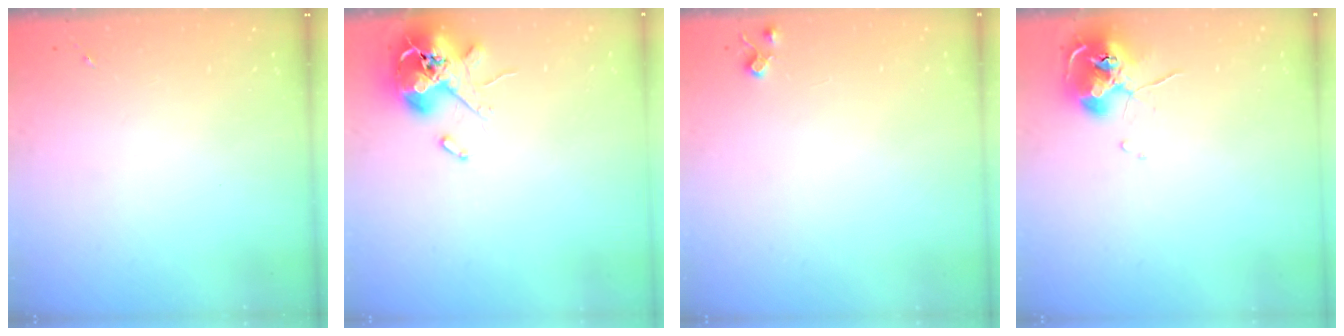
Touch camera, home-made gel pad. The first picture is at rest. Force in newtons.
{"total": 11.3, "press": 11.2, "slide": 1.9}
{"total": 5.2, "press": 5.1, "slide": 0.8}
{"total": 10.0, "press": 9.9, "slide": 1.4}